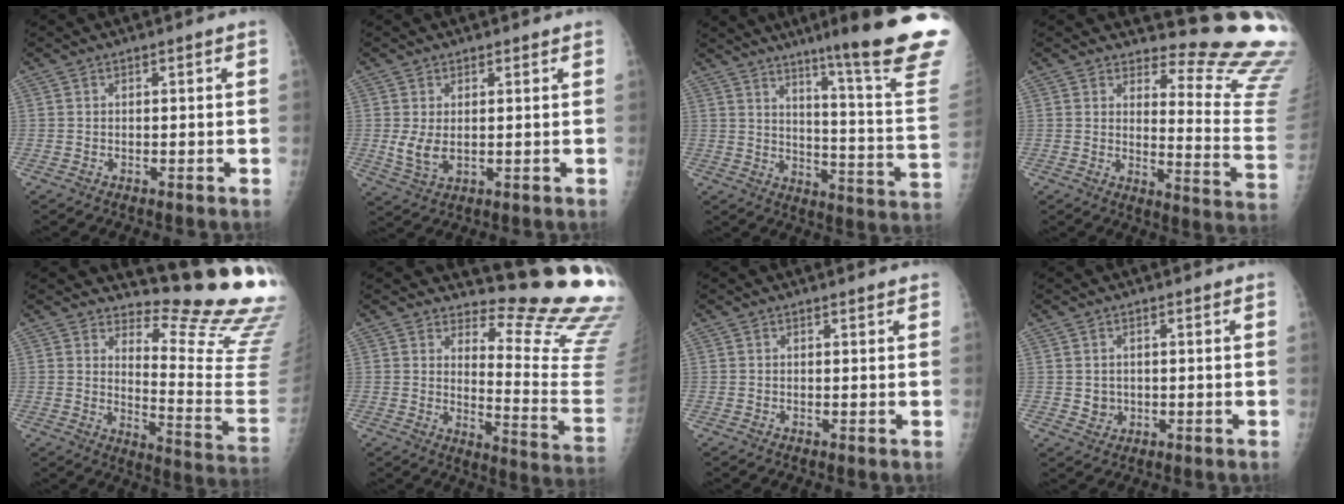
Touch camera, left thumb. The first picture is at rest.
{"total": 4.5, "force": [0.7, 3.0, 3.3], "torque": [-0.061, -0.014, 0.021]}
{"total": 23.6, "force": [16.1, 0.5, 17.3], "torque": [-0.215, -0.105, 0.219]}
{"total": 14.9, "force": [14.3, 1.2, 4.1], "torque": [-0.026, -0.195, 0.155]}
{"total": 17.5, "force": [15.8, 2.0, 7.4], "torque": [-0.070, -0.205, 0.190]}
{"total": 16.4, "force": [14.7, 2.0, 6.9], "torque": [-0.061, -0.195, 0.173]}
{"total": 0.9, "force": [0.8, 0.2, 0.2], "torque": [-0.003, -0.002, 0.012]}
{"total": 2.6, "force": [0.3, 2.4, 0.9], "torque": [-0.004, -0.002, 0.012]}